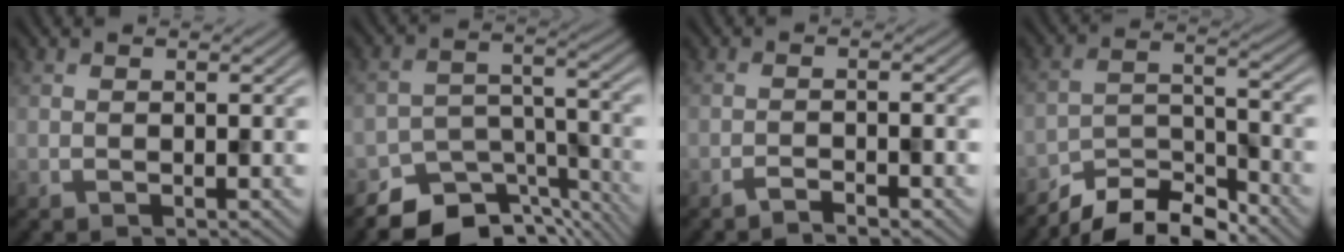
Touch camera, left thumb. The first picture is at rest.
{"total": 9.1, "force": [-7.7, 3.9, 2.8], "torque": [-0.043, -0.005, -0.127]}
{"total": 2.0, "force": [-1.6, 0.2, 1.1], "torque": [-0.018, 0.004, -0.036]}
{"total": 7.7, "force": [-6.9, 2.0, 2.8], "torque": [-0.049, 0.003, -0.136]}